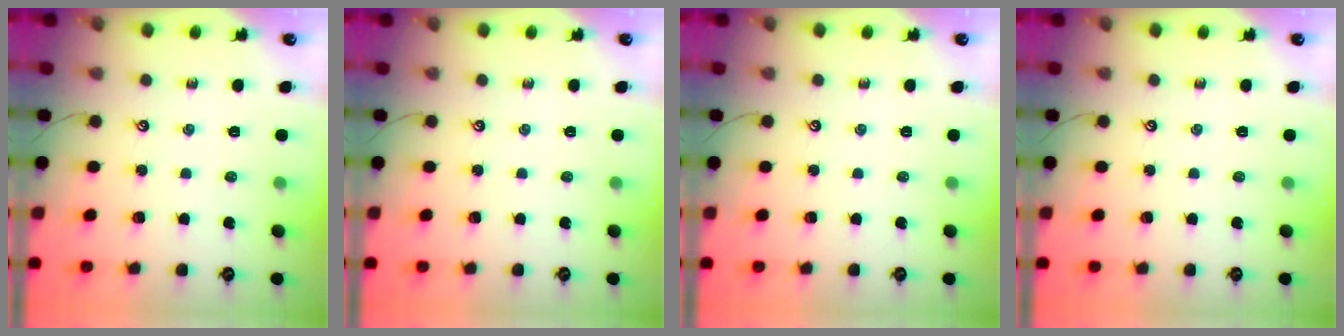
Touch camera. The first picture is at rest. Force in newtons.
{"total": 0.0}
{"total": 0.0}
{"total": 0.0}